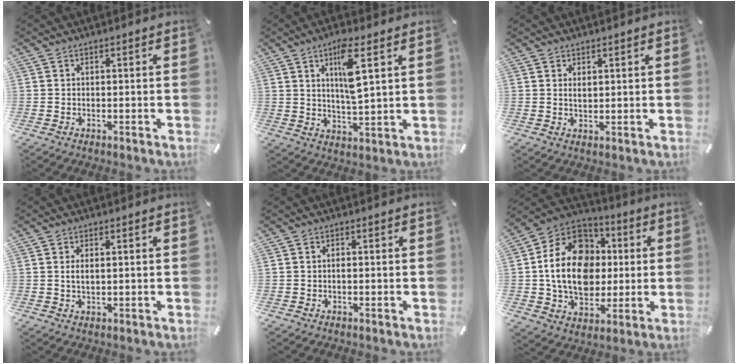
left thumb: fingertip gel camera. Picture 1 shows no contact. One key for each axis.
{"total": 9.7, "fx": 3.8, "fy": 2.3, "fz": 8.6, "tx": -0.150, "ty": -0.009, "tz": 0.059}
{"total": 1.4, "fx": 0.9, "fy": 0.6, "fz": 0.9, "tx": -0.018, "ty": 0.000, "tz": 0.015}
{"total": 2.4, "fx": 0.4, "fy": 0.9, "fz": 2.1, "tx": -0.043, "ty": 0.003, "tz": 0.006}
{"total": 0.7, "fx": 0.0, "fy": 0.3, "fz": 0.6, "tx": -0.013, "ty": 0.000, "tz": -0.001}
{"total": 19.1, "fx": 0.1, "fy": 15.2, "fz": 11.5, "tx": -0.240, "ty": 0.008, "tz": 0.001}